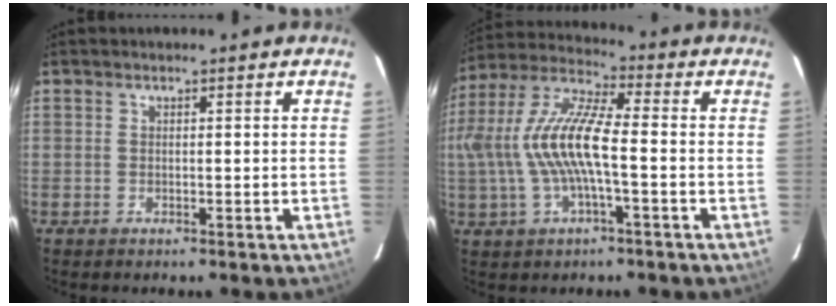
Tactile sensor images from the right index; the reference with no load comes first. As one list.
[{"total": 14.5, "force": [-1.4, 3.6, 14.0], "torque": [-0.276, 0.007, -0.026]}]